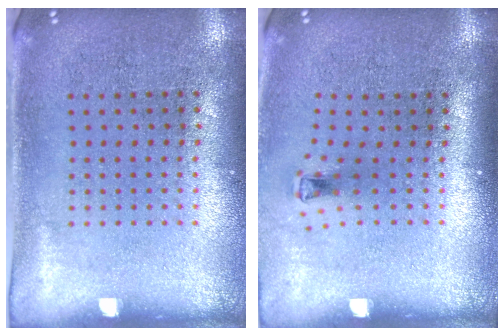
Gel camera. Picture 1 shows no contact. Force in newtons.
{"total": 0.7, "press": 0.3, "slide": 0.7}